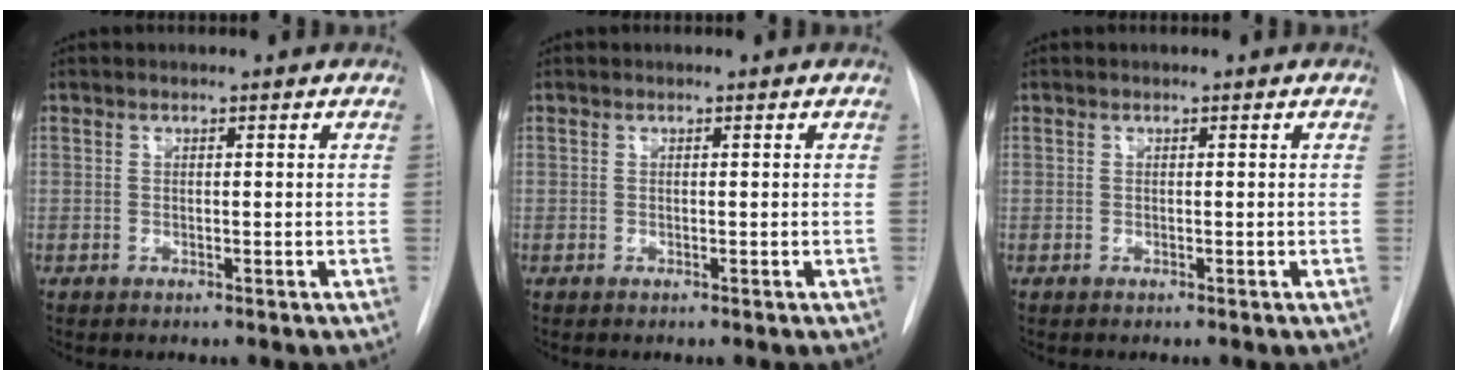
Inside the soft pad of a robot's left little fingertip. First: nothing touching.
{"total": 0.0}
{"total": 0.0}